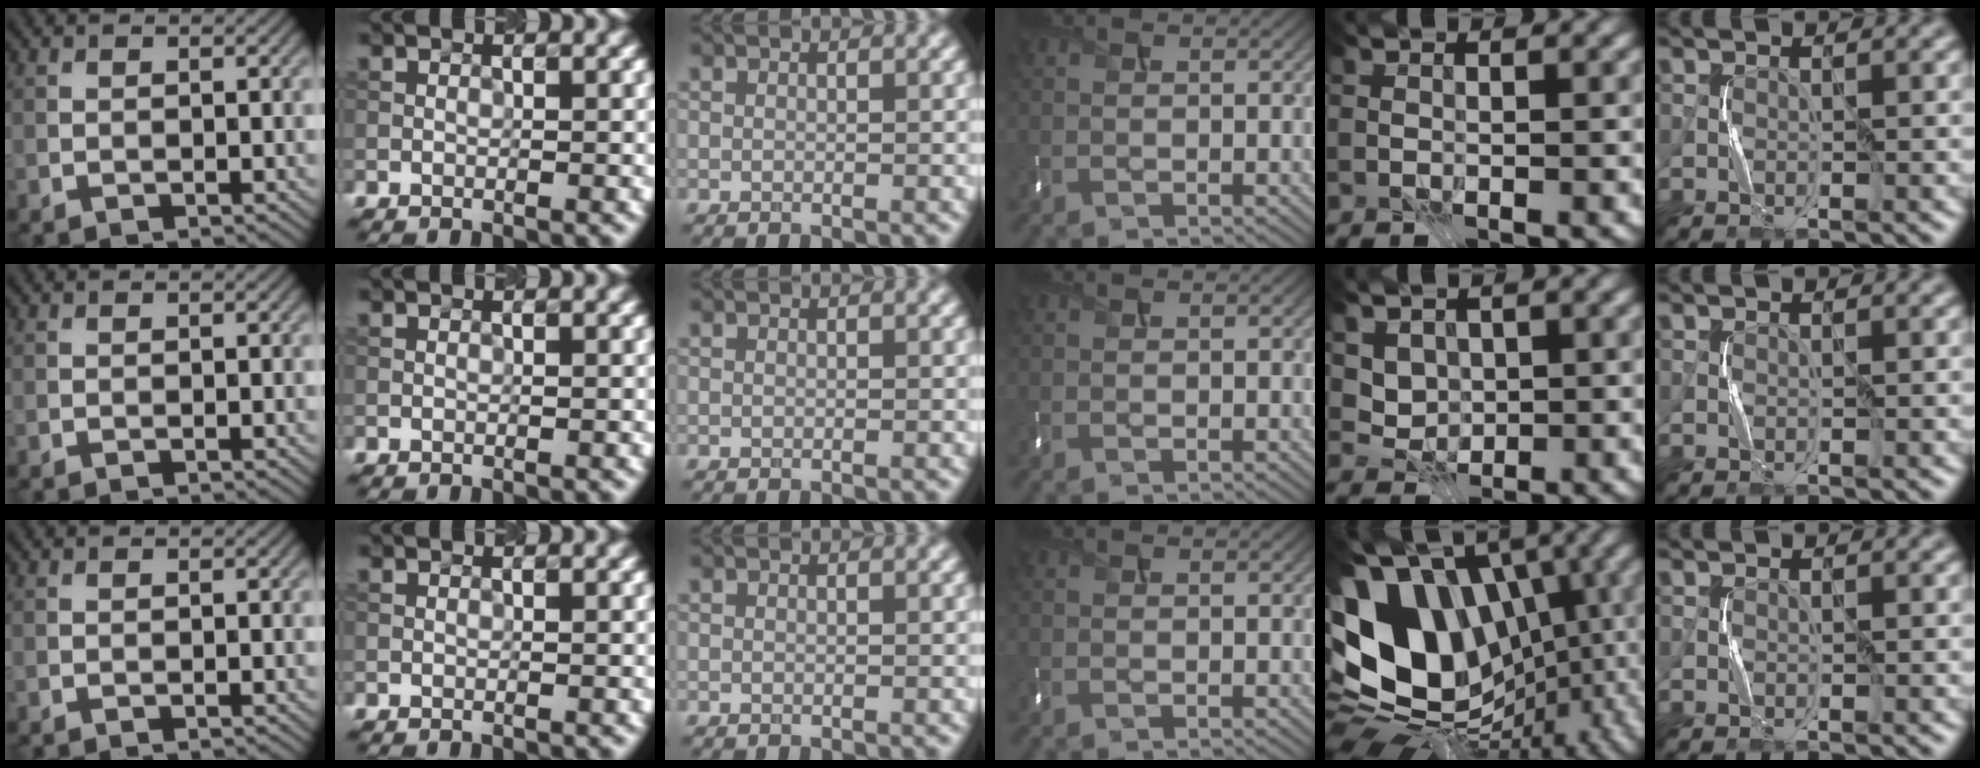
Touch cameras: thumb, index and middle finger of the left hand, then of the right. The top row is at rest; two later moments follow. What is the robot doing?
{"motion": "press", "object": "mouse"}